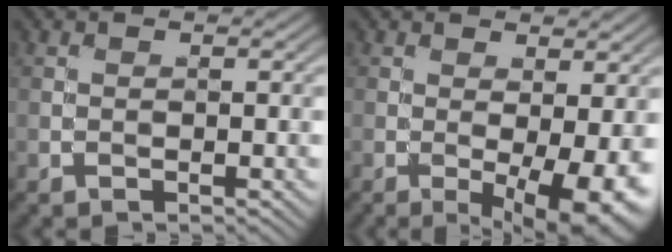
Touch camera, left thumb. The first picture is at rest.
{"total": 7.5, "force": [-1.8, 2.2, 7.0], "torque": [-0.110, -0.016, -0.017]}